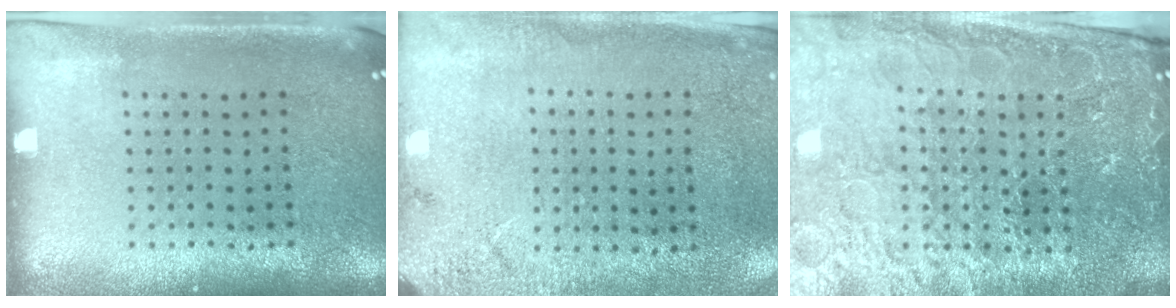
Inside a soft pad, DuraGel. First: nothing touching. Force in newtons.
{"total": 2.6, "press": 2.2, "slide": 1.3}
{"total": 4.6, "press": 4.3, "slide": 1.4}